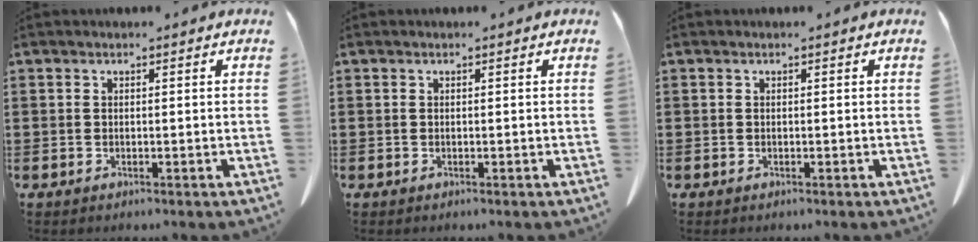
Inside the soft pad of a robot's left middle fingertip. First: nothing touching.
{"total": 0.0}
{"total": 0.0}